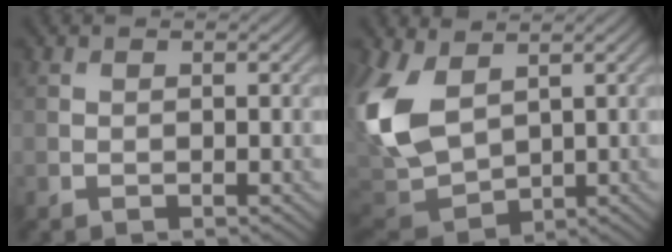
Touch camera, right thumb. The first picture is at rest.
{"total": 10.5, "force": [2.6, 6.6, 7.8], "torque": [-0.233, 0.001, 0.048]}